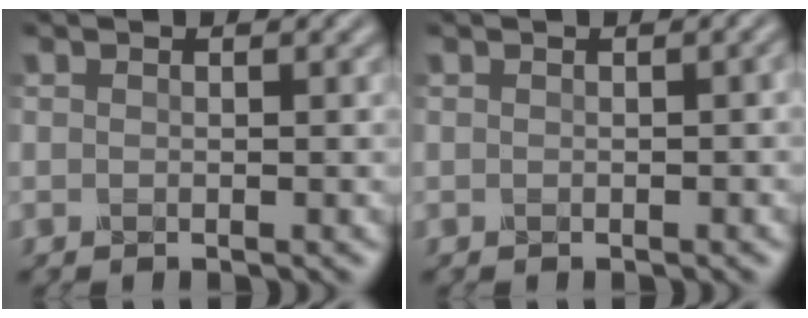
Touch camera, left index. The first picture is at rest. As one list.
[{"total": 1.5, "force": [-0.4, 0.8, 1.2], "torque": [0.000, 0.010, -0.010]}]